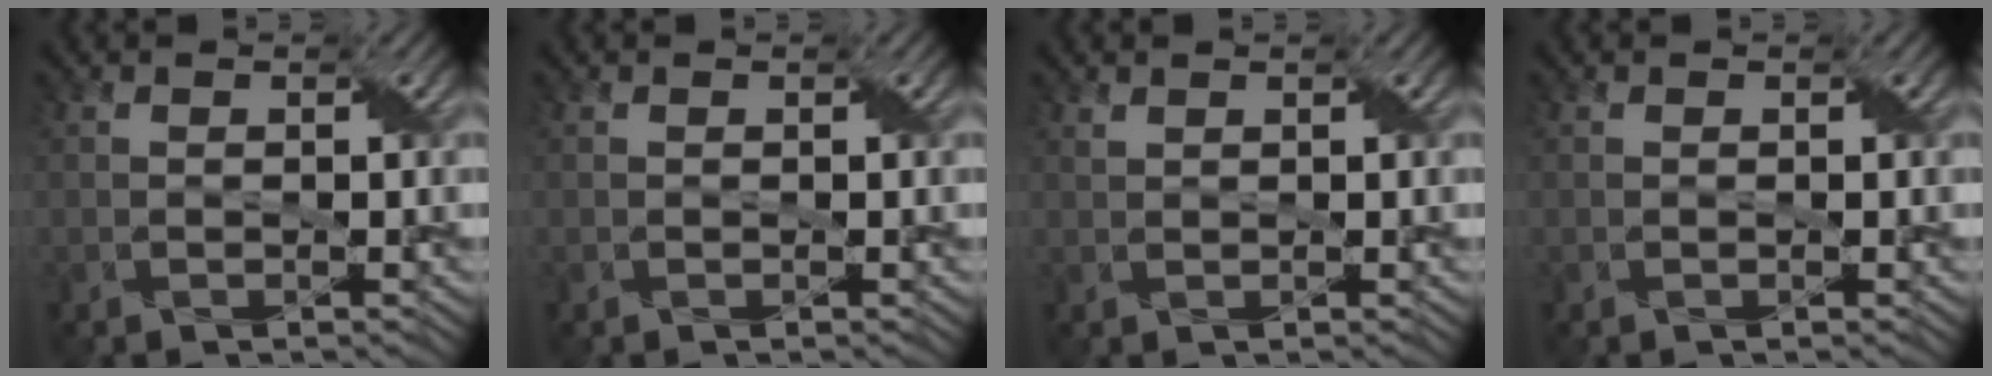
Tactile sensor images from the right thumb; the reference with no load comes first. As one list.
[{"total": 0.0}, {"total": 0.6, "force": [0.5, 0.1, 0.2], "torque": [-0.011, 0.002, 0.013]}, {"total": 0.0}]